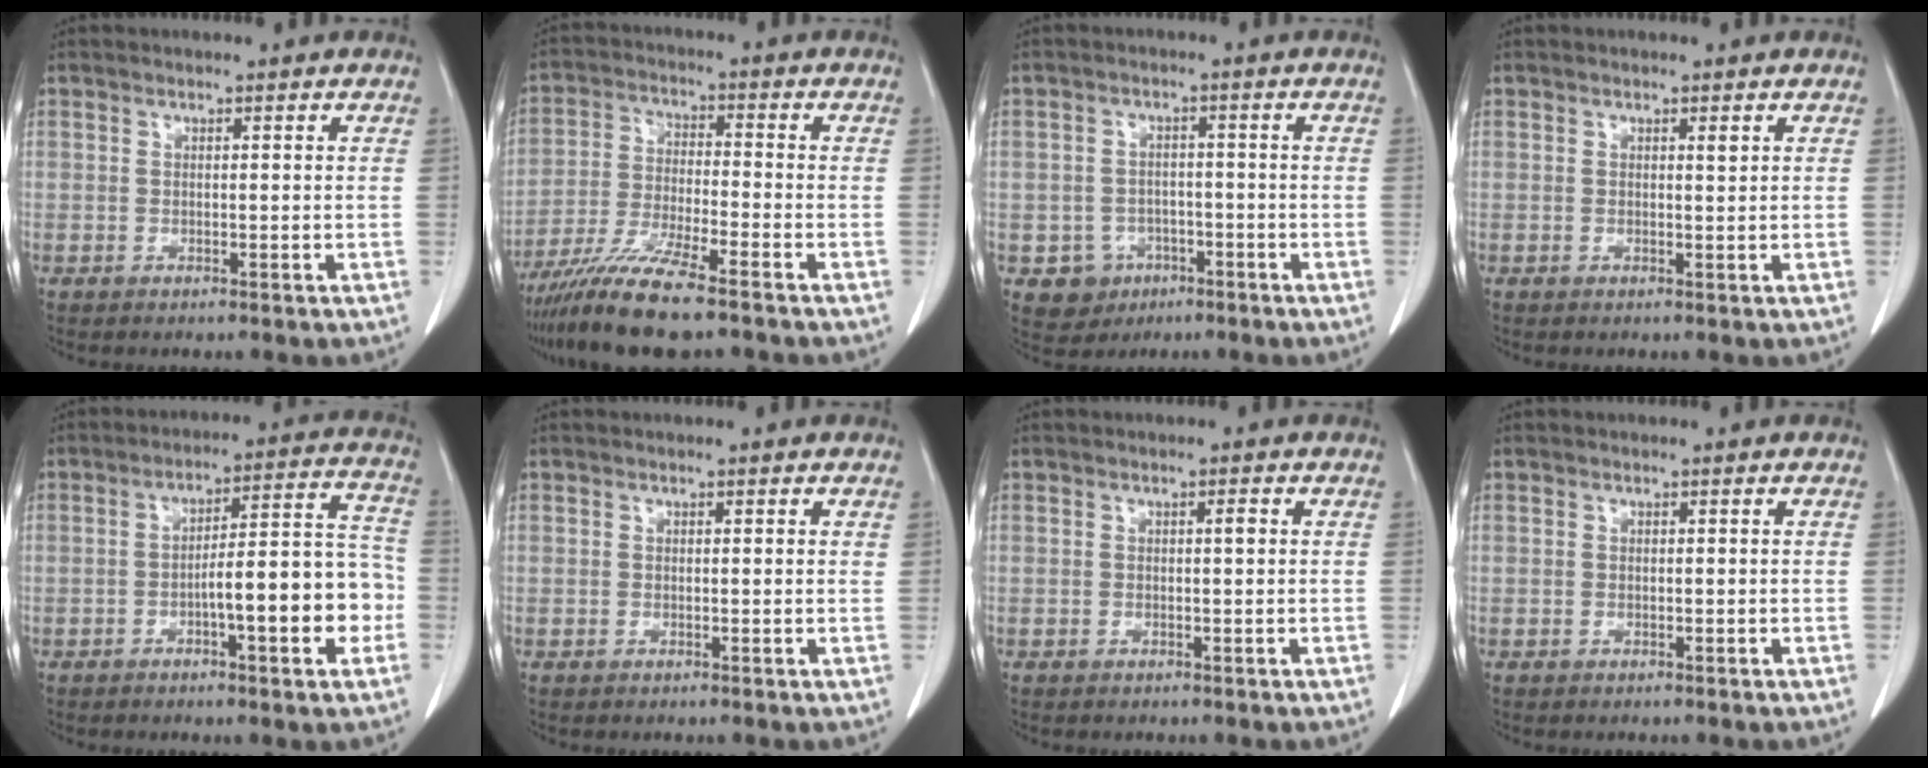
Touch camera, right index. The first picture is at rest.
{"total": 10.8, "force": [-8.5, 0.2, 6.7], "torque": [-0.127, -0.030, -0.155]}
{"total": 5.1, "force": [-2.2, 4.6, 0.7], "torque": [-0.006, 0.012, -0.027]}
{"total": 0.8, "force": [0.4, 0.1, 0.7], "torque": [-0.014, -0.002, 0.006]}
{"total": 12.5, "force": [-3.5, 2.2, 11.7], "torque": [-0.160, 0.032, -0.048]}
{"total": 0.0}
{"total": 0.9, "force": [0.2, 0.0, 0.9], "torque": [-0.016, 0.001, 0.002]}
{"total": 0.0}